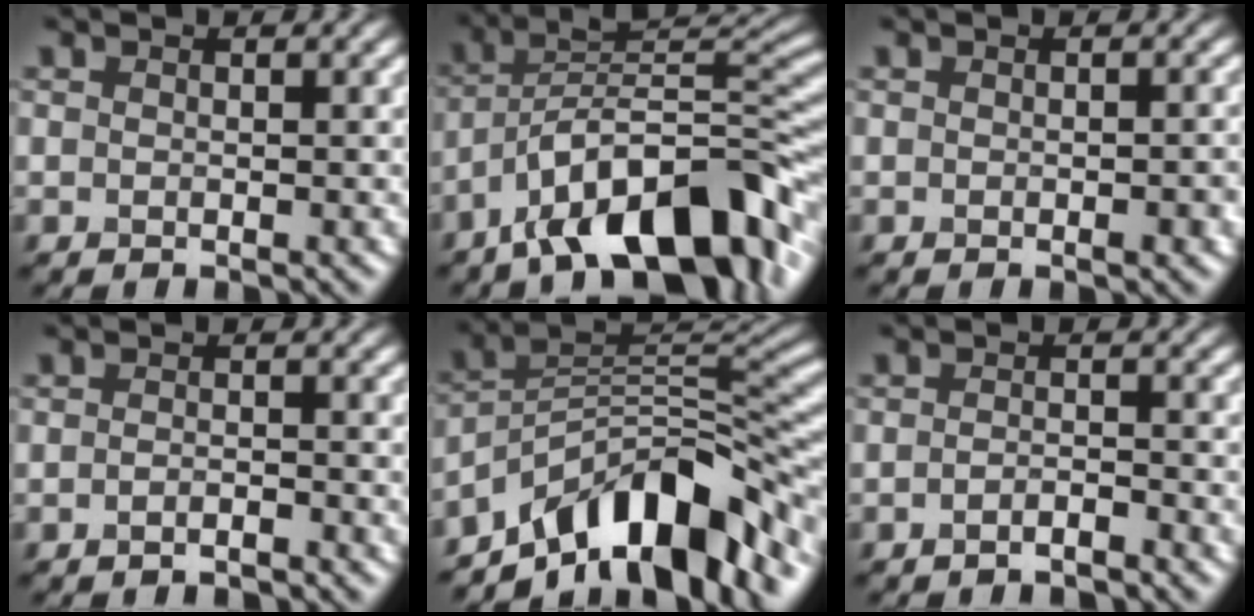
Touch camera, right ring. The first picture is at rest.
{"total": 13.1, "force": [-7.8, 4.3, 9.7], "torque": [-0.137, 0.020, -0.136]}
{"total": 1.2, "force": [-0.4, 0.2, 1.1], "torque": [-0.016, 0.000, -0.004]}
{"total": 1.1, "force": [-0.8, 0.2, 0.7], "torque": [-0.011, 0.001, -0.015]}
{"total": 12.0, "force": [-8.0, 4.4, 7.7], "torque": [-0.100, 0.020, -0.151]}
{"total": 1.4, "force": [-1.0, 0.3, 0.9], "torque": [-0.015, 0.001, -0.022]}